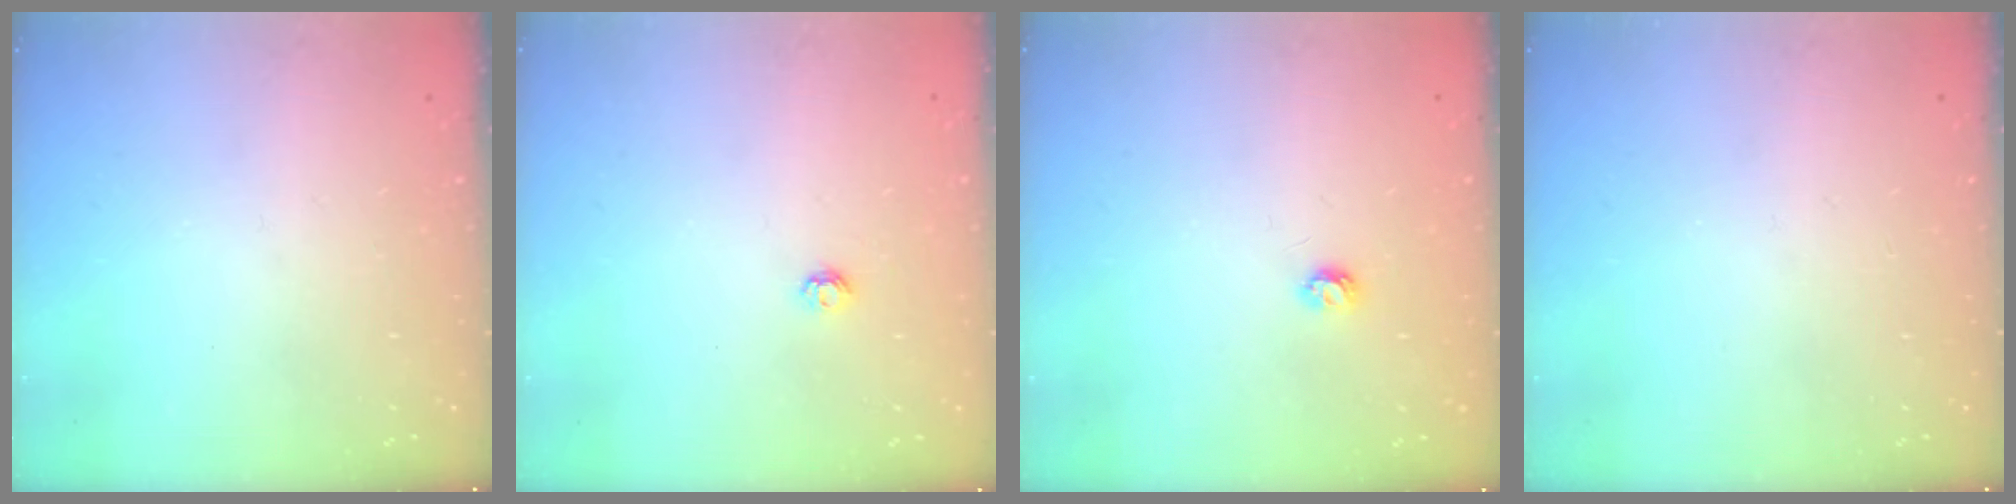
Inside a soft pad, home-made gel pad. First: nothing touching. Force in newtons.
{"total": 3.9, "press": 3.9, "slide": 0.5}
{"total": 3.4, "press": 3.4, "slide": 0.5}
{"total": 0.0}